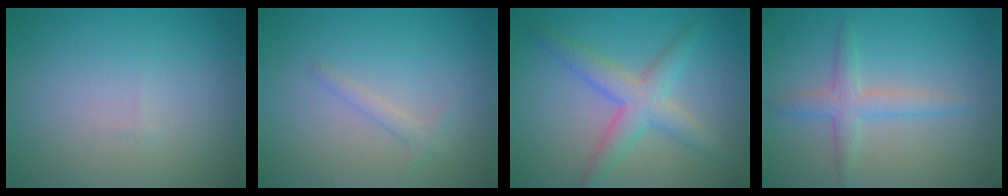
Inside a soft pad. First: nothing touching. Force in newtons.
{"total": 1.0, "press": 1.0, "slide": 0.0}
{"total": 4.1, "press": 4.1, "slide": 0.1}
{"total": 2.6, "press": 2.6, "slide": 0.1}